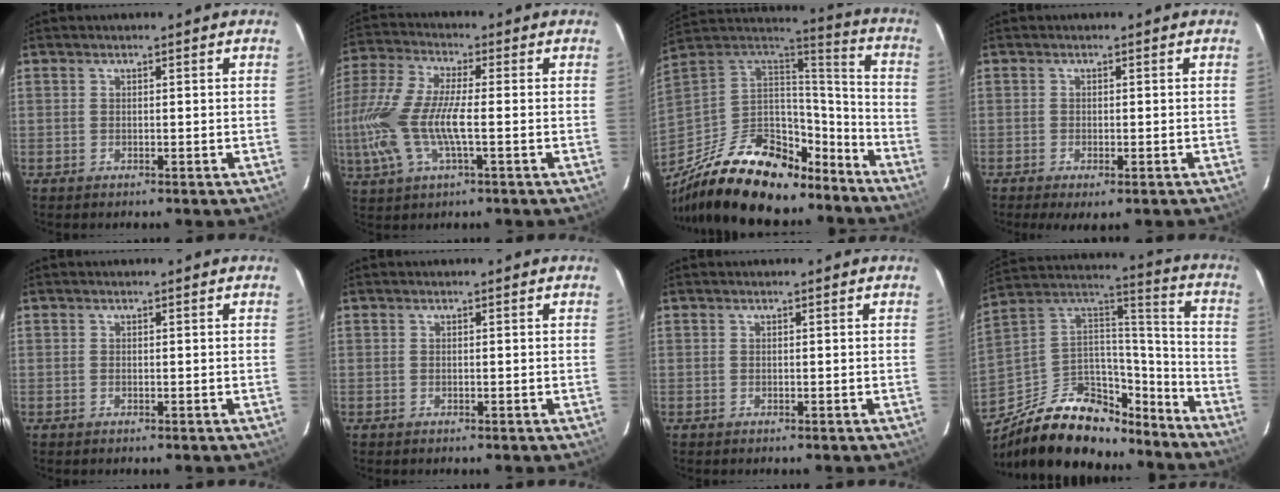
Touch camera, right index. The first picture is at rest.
{"total": 16.3, "force": [-2.6, 4.8, 15.3], "torque": [-0.322, -0.005, -0.056]}
{"total": 29.8, "force": [-21.2, 13.0, 16.4], "torque": [-0.314, 0.000, -0.324]}
{"total": 3.6, "force": [-2.2, 1.1, 2.6], "torque": [-0.055, -0.015, -0.033]}
{"total": 0.0}
{"total": 0.0}
{"total": 0.0}
{"total": 24.8, "force": [-17.2, 12.7, 12.6], "torque": [-0.256, 0.043, -0.258]}